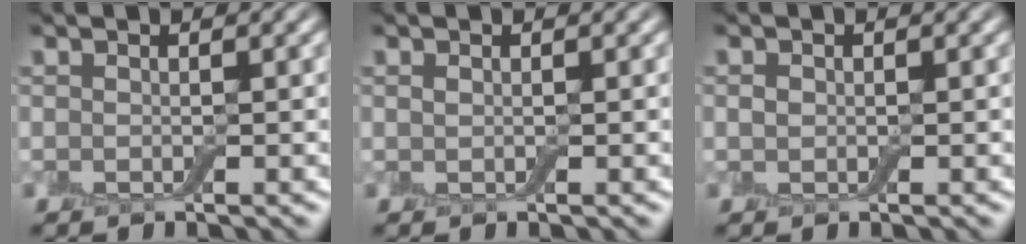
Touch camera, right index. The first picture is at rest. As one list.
[{"total": 0.0}, {"total": 0.6, "force": [0.0, 0.6, 0.3], "torque": [-0.004, 0.001, -0.001]}]